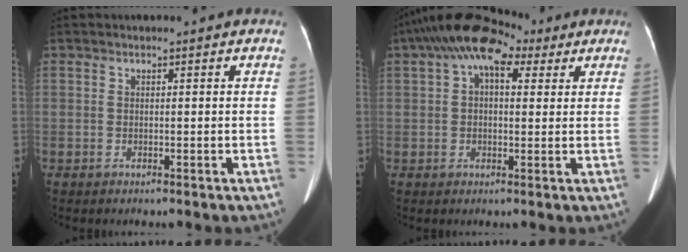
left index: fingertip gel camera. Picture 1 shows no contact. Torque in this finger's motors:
{"motor_torque": [1.08, -1.06, 0.23, 0.16]}